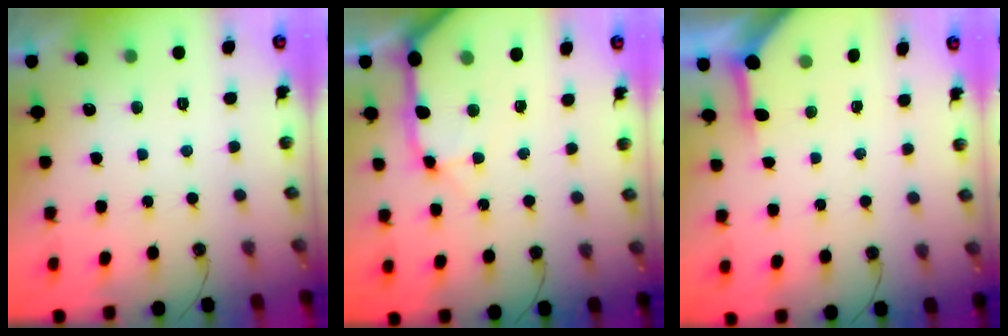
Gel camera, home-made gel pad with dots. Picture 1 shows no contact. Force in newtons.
{"total": 15.4, "press": 15.2, "slide": 2.1}
{"total": 3.9, "press": 3.8, "slide": 0.5}